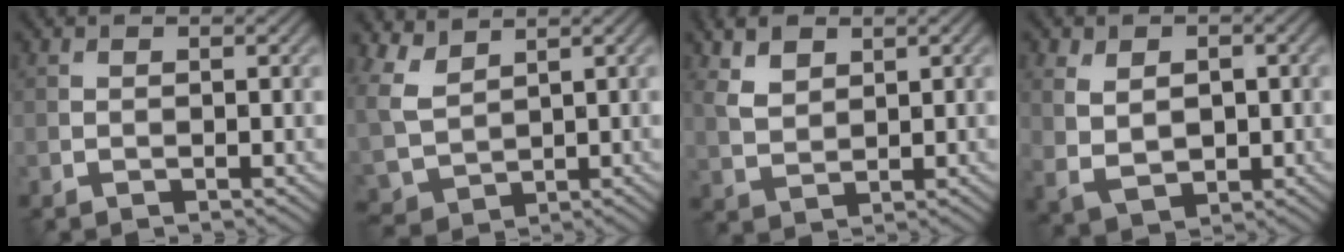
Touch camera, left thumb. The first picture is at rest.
{"total": 6.0, "force": [3.7, 3.4, 3.3], "torque": [-0.099, 0.000, 0.082]}
{"total": 4.3, "force": [2.3, 2.4, 2.7], "torque": [-0.064, 0.001, 0.050]}
{"total": 6.1, "force": [1.1, 4.4, 4.1], "torque": [-0.089, -0.005, 0.030]}